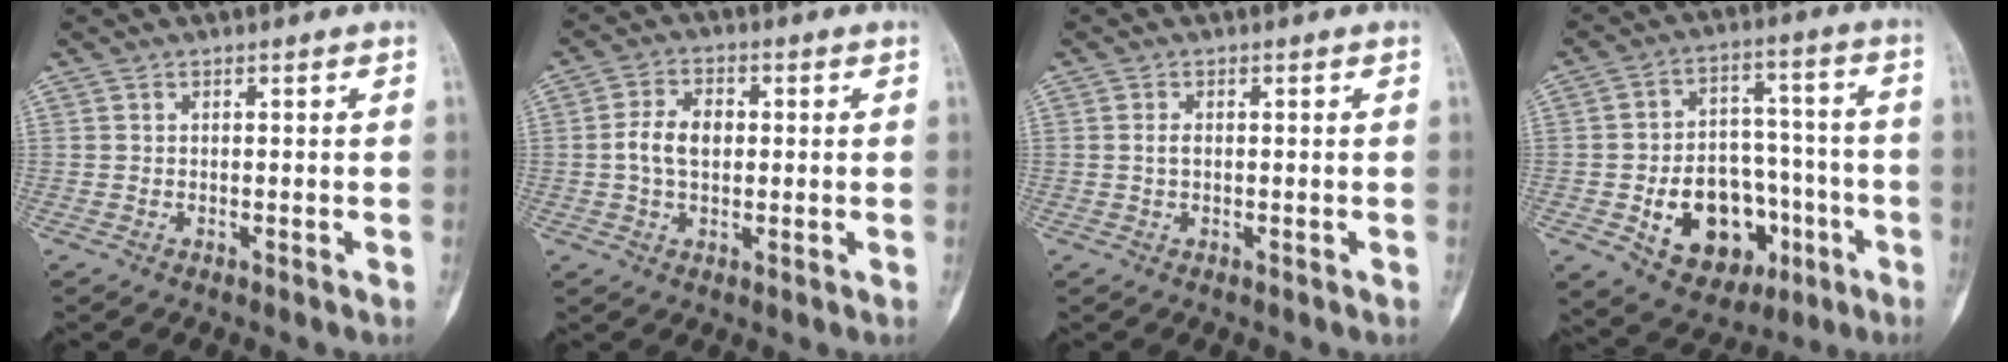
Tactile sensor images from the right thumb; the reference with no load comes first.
{"total": 6.3, "force": [0.2, 4.2, 4.7], "torque": [-0.085, 0.013, 0.000]}
{"total": 1.2, "force": [0.0, 0.7, 1.0], "torque": [-0.016, 0.002, -0.001]}
{"total": 18.3, "force": [-5.9, 13.2, 11.3], "torque": [-0.128, 0.046, -0.074]}